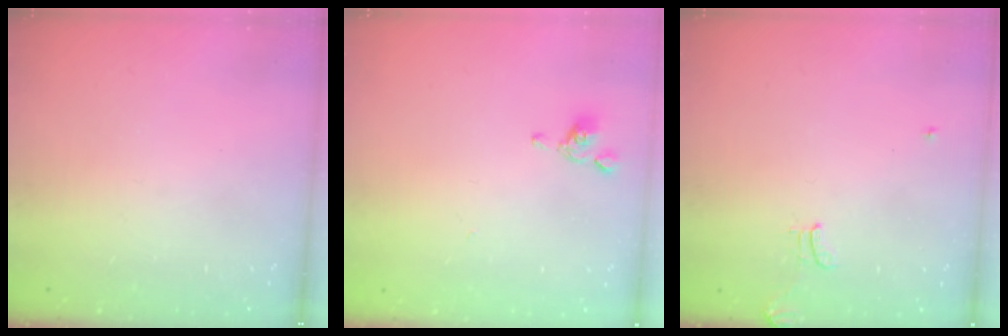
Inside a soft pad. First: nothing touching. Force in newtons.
{"total": 2.2, "press": 2.2, "slide": 0.1}
{"total": 0.0}